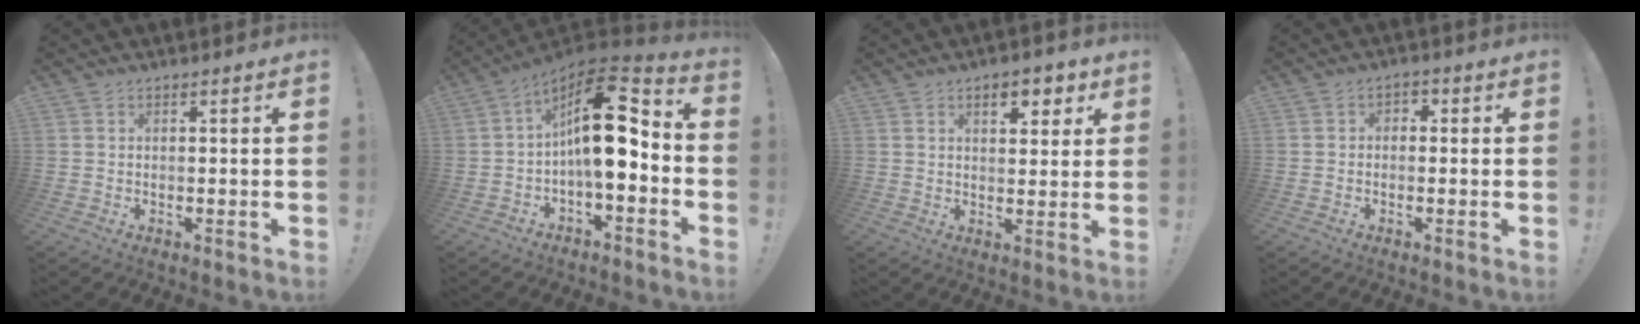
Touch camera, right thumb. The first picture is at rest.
{"total": 17.9, "force": [1.5, 7.6, 16.2], "torque": [-0.264, 0.000, 0.026]}
{"total": 6.6, "force": [3.6, 3.2, 4.5], "torque": [-0.048, -0.013, 0.058]}
{"total": 2.2, "force": [-1.3, 1.5, 0.8], "torque": [-0.010, 0.007, -0.024]}